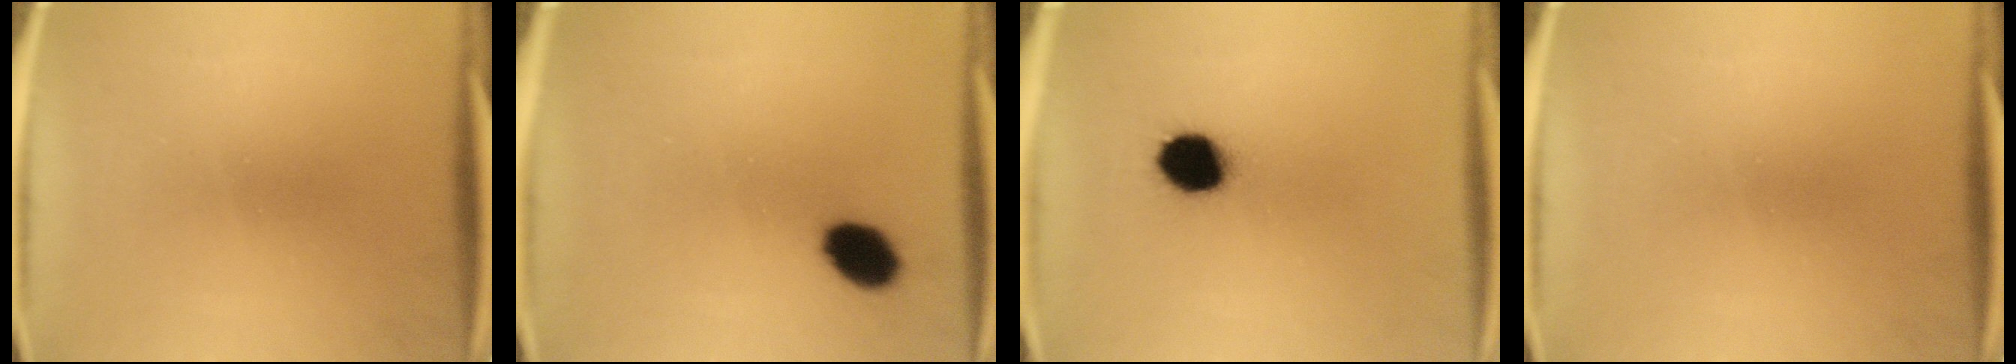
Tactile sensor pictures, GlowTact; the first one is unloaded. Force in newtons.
{"total": 6.7}
{"total": 9.3}
{"total": 0.0}